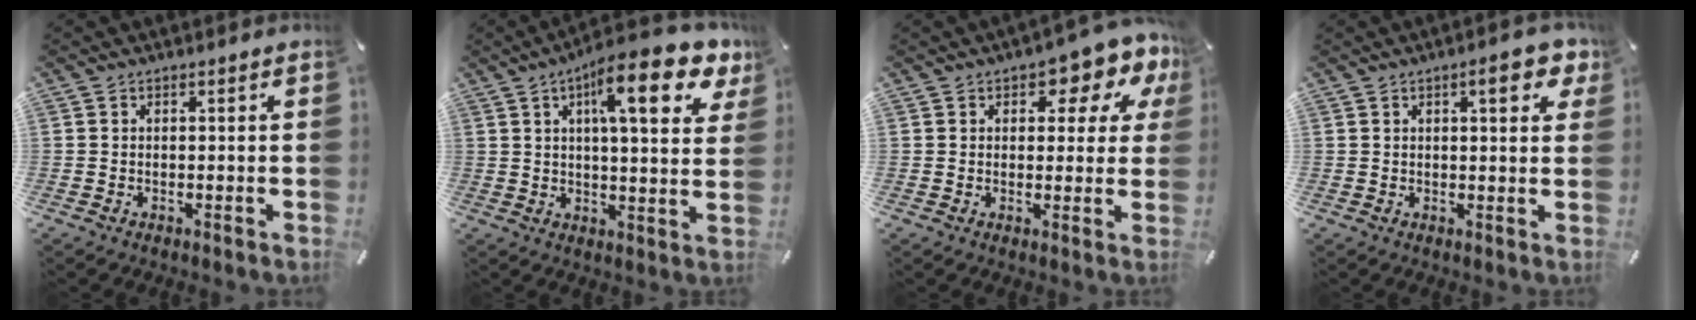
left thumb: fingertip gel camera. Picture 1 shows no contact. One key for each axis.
{"total": 17.1, "fx": 8.5, "fy": 4.7, "fz": 14.1, "tx": -0.216, "ty": -0.033, "tz": 0.128}
{"total": 9.3, "fx": 4.8, "fy": 4.6, "fz": 6.4, "tx": -0.080, "ty": -0.025, "tz": 0.076}
{"total": 7.1, "fx": 3.3, "fy": 2.2, "fz": 5.8, "tx": -0.078, "ty": -0.011, "tz": 0.048}